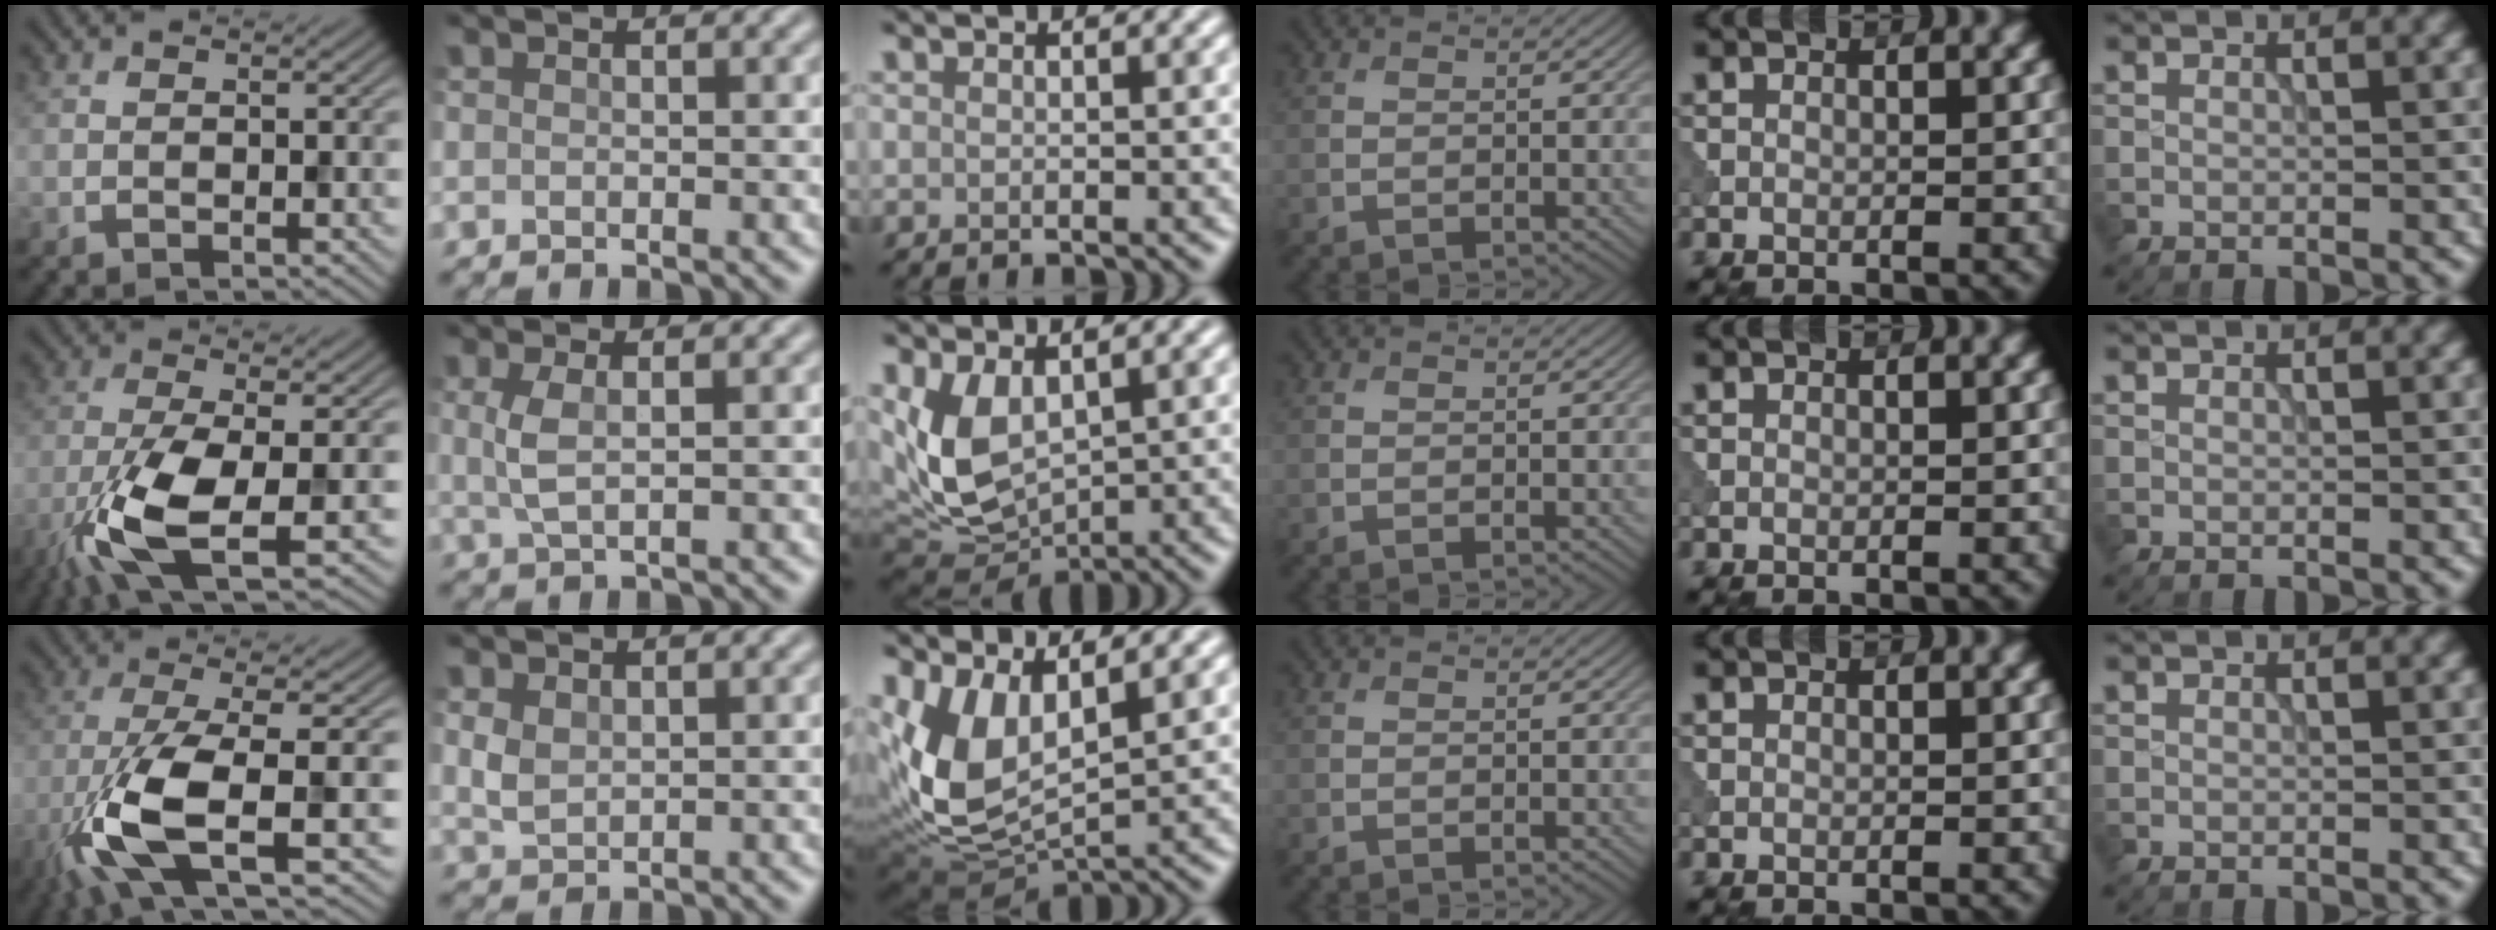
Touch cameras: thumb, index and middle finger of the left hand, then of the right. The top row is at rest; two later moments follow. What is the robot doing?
{"motion": "wipe", "object": "makeup brush"}